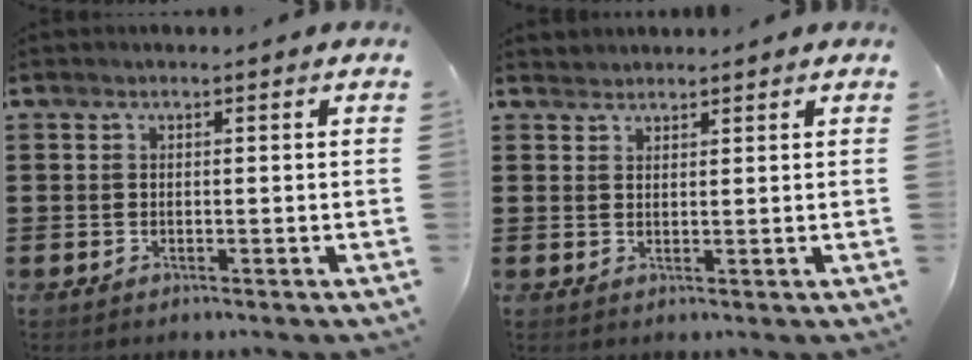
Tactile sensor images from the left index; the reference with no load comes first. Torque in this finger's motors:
{"motor_torque": [0.07, -0.05, 0.05, -0.01]}